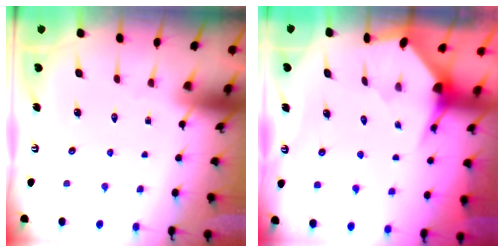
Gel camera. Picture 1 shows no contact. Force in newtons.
{"total": 3.1, "press": 3.1, "slide": 0.1}